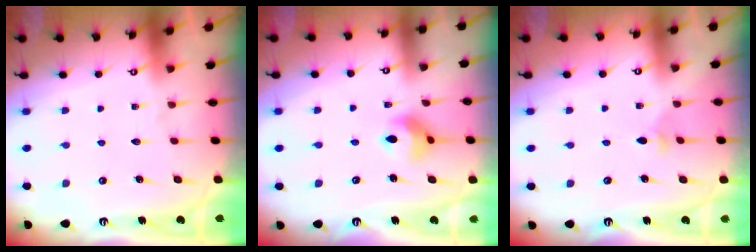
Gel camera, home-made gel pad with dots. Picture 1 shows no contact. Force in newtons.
{"total": 8.5, "press": 8.4, "slide": 1.0}
{"total": 2.3, "press": 2.3, "slide": 0.5}